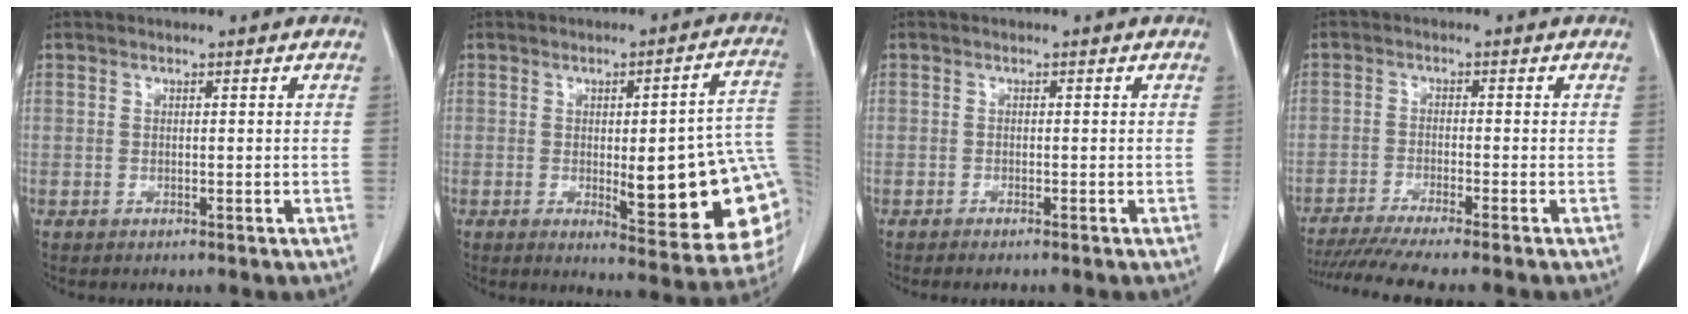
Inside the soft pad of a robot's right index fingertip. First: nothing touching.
{"total": 18.2, "force": [-1.9, 3.6, 17.8], "torque": [-0.148, 0.014, -0.004]}
{"total": 1.1, "force": [-1.0, 0.1, 0.5], "torque": [-0.009, -0.002, -0.013]}
{"total": 10.2, "force": [-8.8, -0.8, 5.0], "torque": [-0.065, -0.023, -0.141]}